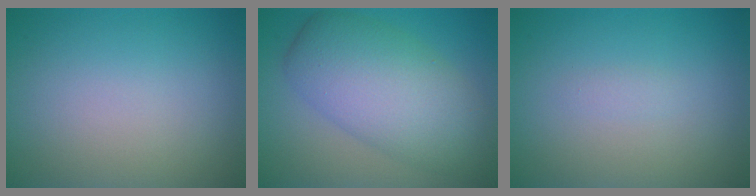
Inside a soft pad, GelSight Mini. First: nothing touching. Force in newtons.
{"total": 8.3, "press": 8.3, "slide": 0.4}
{"total": 0.6, "press": 0.6, "slide": 0.0}